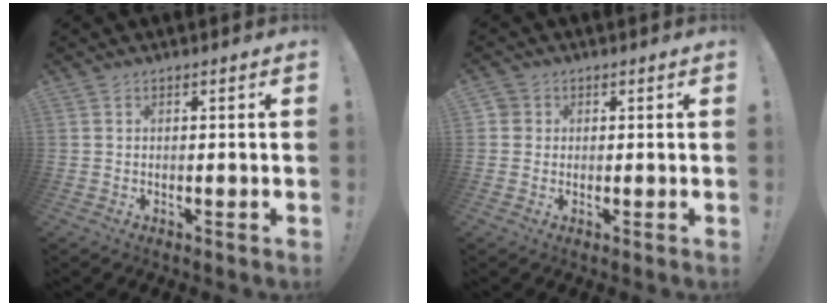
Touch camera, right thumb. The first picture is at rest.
{"total": 2.3, "force": [0.3, 2.2, 0.6], "torque": [-0.013, 0.006, 0.008]}